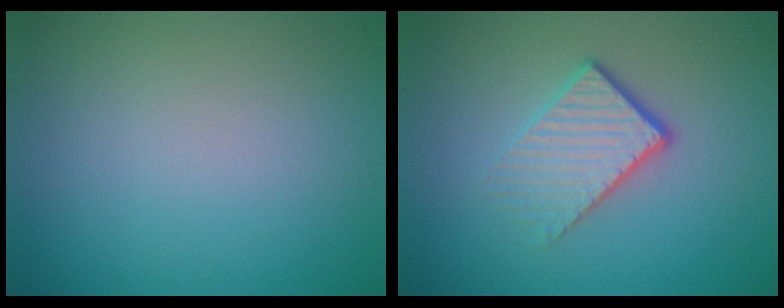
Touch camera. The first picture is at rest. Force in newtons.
{"total": 3.9, "press": 2.6, "slide": 3.0}